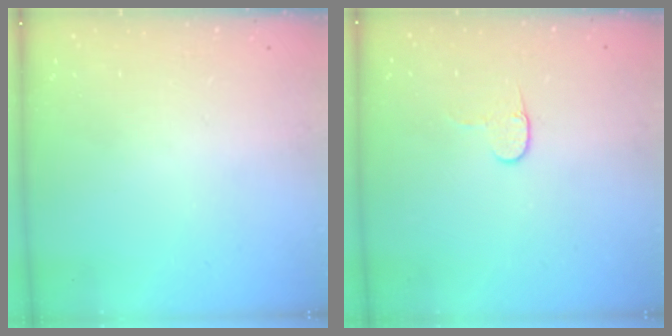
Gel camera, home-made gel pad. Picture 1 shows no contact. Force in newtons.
{"total": 4.3, "press": 4.3, "slide": 0.4}